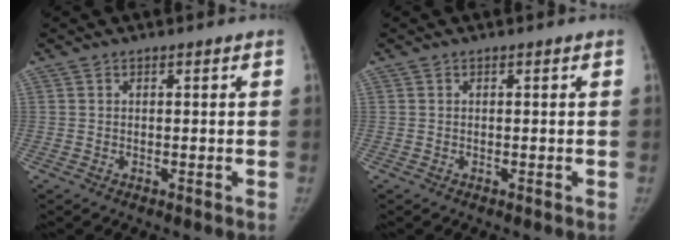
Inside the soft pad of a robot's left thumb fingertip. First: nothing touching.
{"total": 0.0}